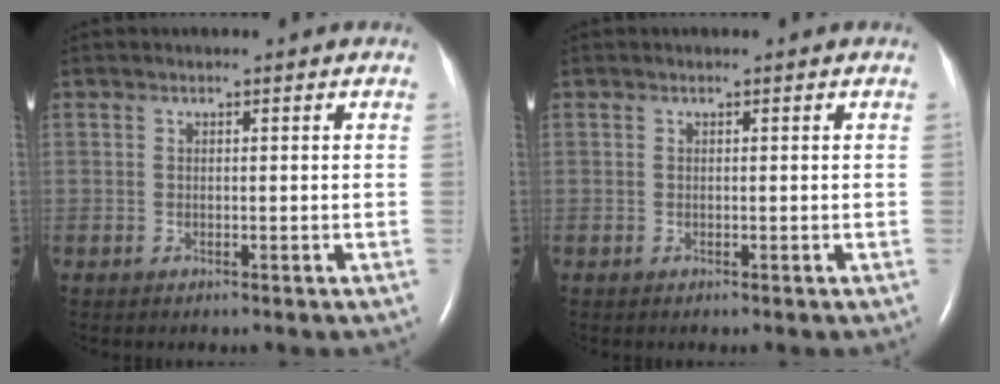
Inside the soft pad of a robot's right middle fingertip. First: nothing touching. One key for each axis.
{"total": 0.0}